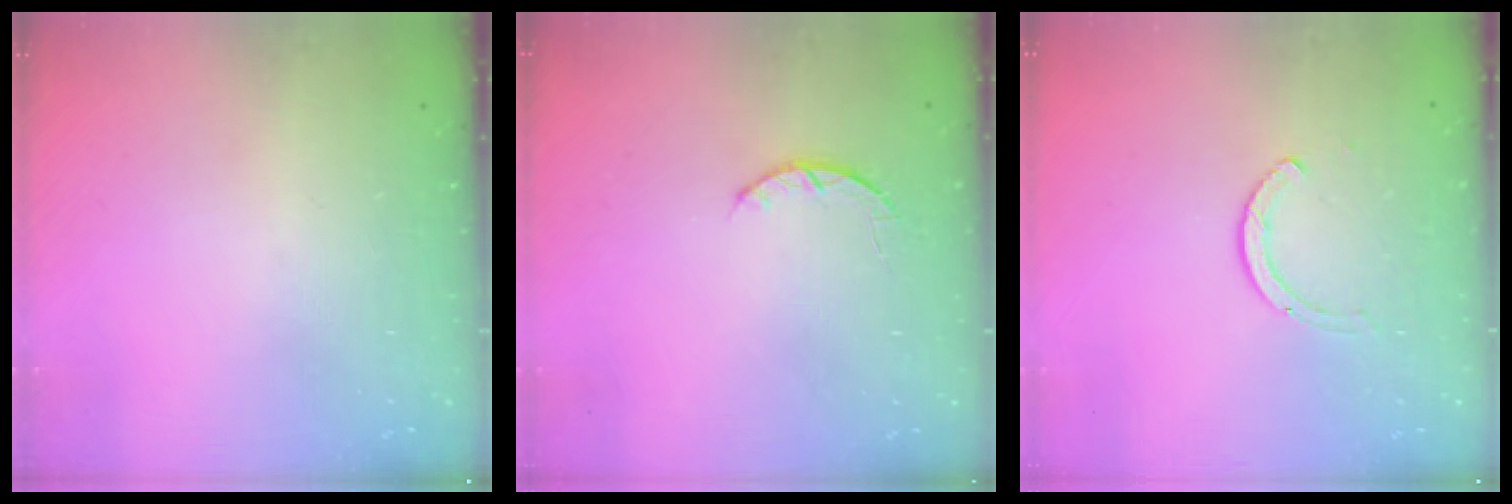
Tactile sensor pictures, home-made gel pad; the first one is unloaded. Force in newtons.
{"total": 2.6, "press": 2.5, "slide": 0.4}
{"total": 2.6, "press": 2.6, "slide": 0.3}